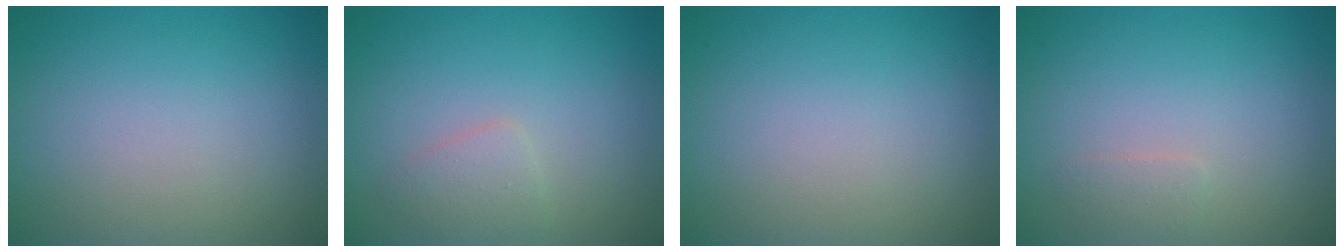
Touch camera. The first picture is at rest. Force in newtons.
{"total": 1.6, "press": 1.6, "slide": 0.0}
{"total": 0.0}
{"total": 0.8, "press": 0.8, "slide": 0.0}